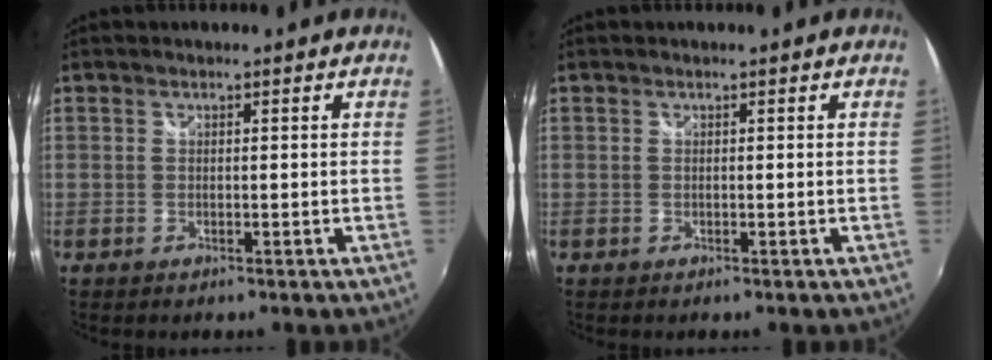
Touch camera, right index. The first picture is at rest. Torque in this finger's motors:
{"motor_torque": [0.00, 0.00, 0.00, 0.00]}